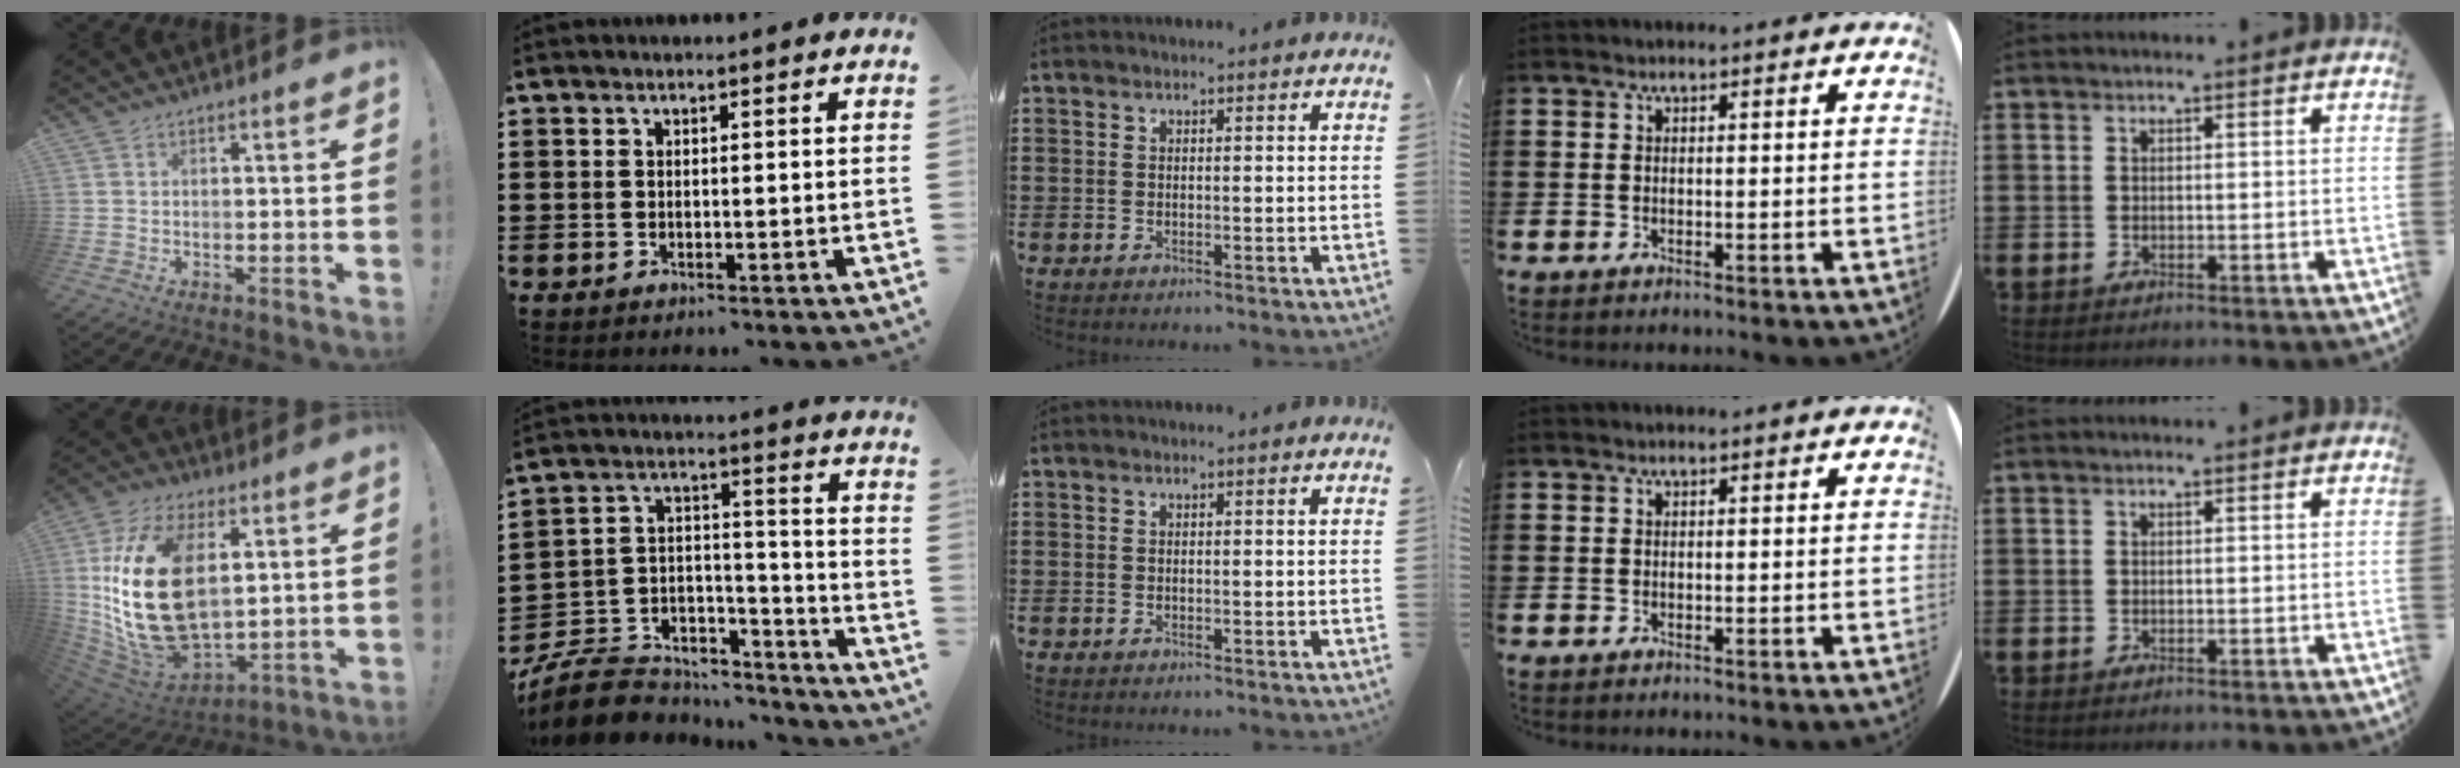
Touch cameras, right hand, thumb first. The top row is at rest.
{"thumb": {"total": 27.4, "force": [4.7, 16.4, 21.4], "torque": [-0.437, -0.029, 0.090]}, "index": {"total": 8.5, "force": [-7.0, 4.4, 2.1], "torque": [-0.053, 0.017, -0.134]}}